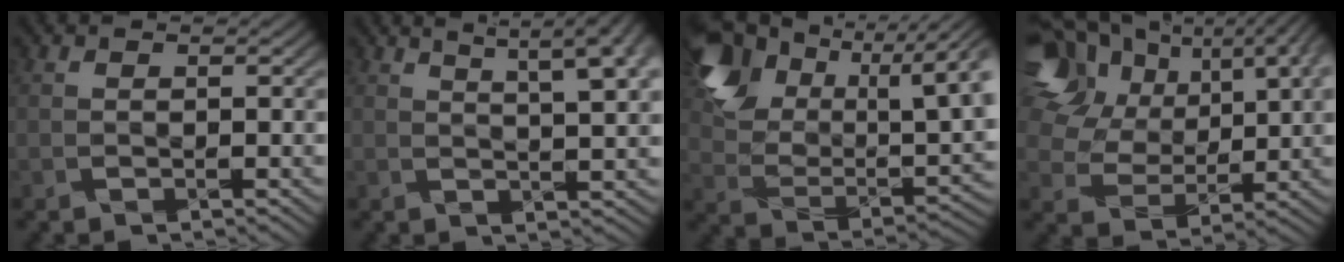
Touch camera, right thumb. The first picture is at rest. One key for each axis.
{"total": 11.1, "fx": 6.3, "fy": 3.5, "fz": 8.5, "tx": -0.104, "ty": 0.034, "tz": 0.069}
{"total": 15.5, "fx": 8.8, "fy": 8.0, "fz": 9.8, "tx": -0.217, "ty": 0.035, "tz": 0.161}
{"total": 20.4, "fx": 9.8, "fy": 12.7, "fz": 12.6, "tx": -0.309, "ty": 0.067, "tz": 0.183}